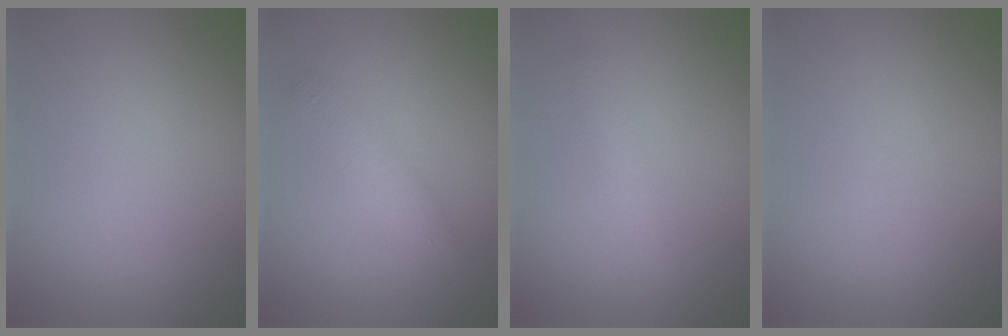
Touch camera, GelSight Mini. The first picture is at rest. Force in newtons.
{"total": 1.9, "press": 1.9, "slide": 0.0}
{"total": 1.2, "press": 1.2, "slide": 0.1}
{"total": 0.0}